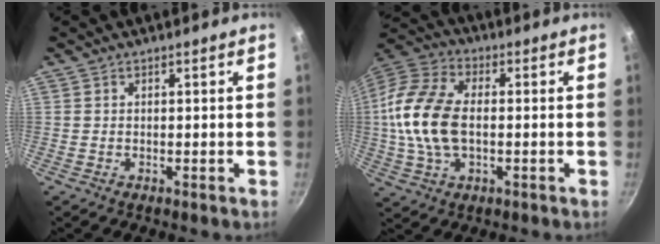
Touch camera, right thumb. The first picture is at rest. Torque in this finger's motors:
{"motor_torque": [-0.60, 1.31, 1.82, -0.25, 0.40]}